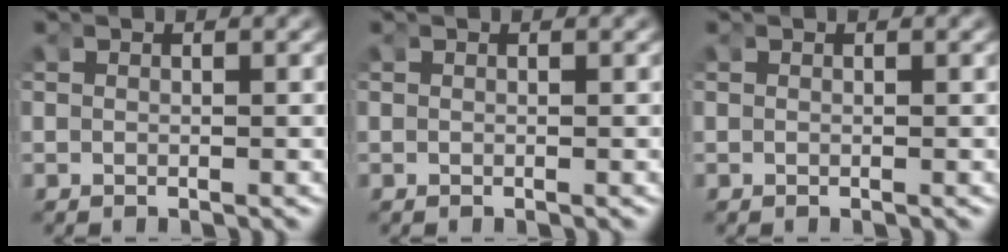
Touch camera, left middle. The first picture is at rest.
{"total": 0.0}
{"total": 0.0}